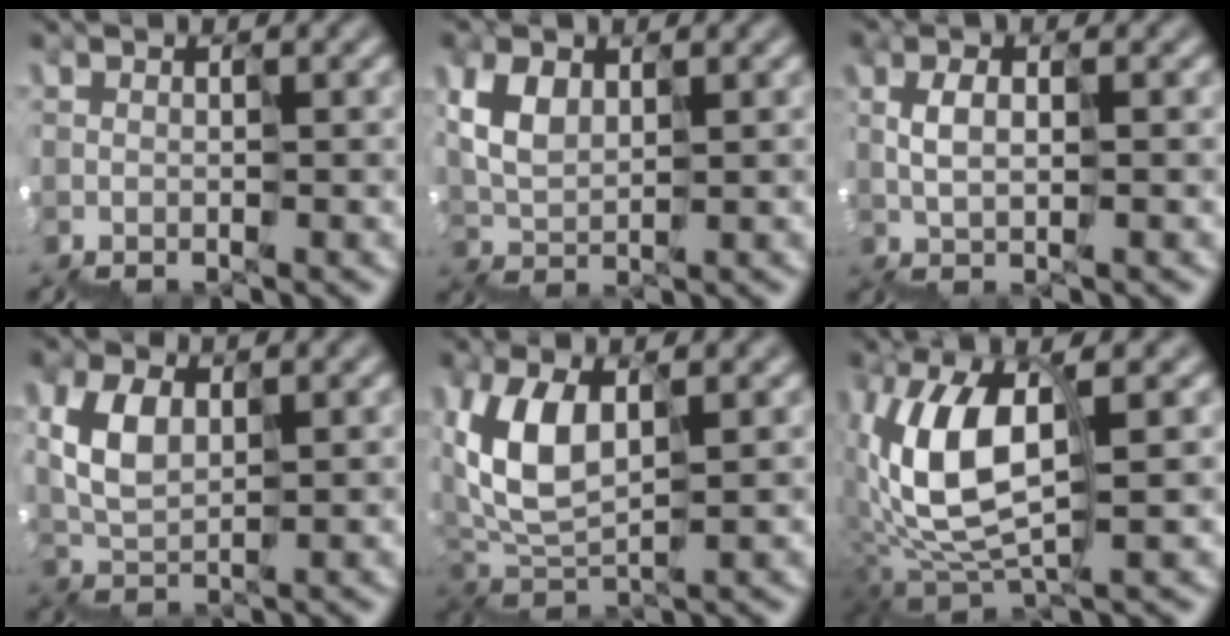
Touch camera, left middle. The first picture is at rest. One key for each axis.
{"total": 2.1, "fx": 1.6, "fy": 1.0, "fz": 0.9, "tx": -0.054, "ty": 0.020, "tz": 0.032}
{"total": 1.2, "fx": 0.5, "fy": 0.1, "fz": 1.0, "tx": -0.041, "ty": 0.012, "tz": 0.010}
{"total": 2.1, "fx": 1.8, "fy": 0.9, "fz": 0.6, "tx": -0.045, "ty": 0.018, "tz": 0.038}
{"total": 4.1, "fx": 2.2, "fy": 2.4, "fz": 2.5, "tx": -0.085, "ty": 0.018, "tz": 0.042}
{"total": 7.1, "fx": 1.5, "fy": 3.4, "fz": 6.1, "tx": -0.160, "ty": 0.016, "tz": 0.025}